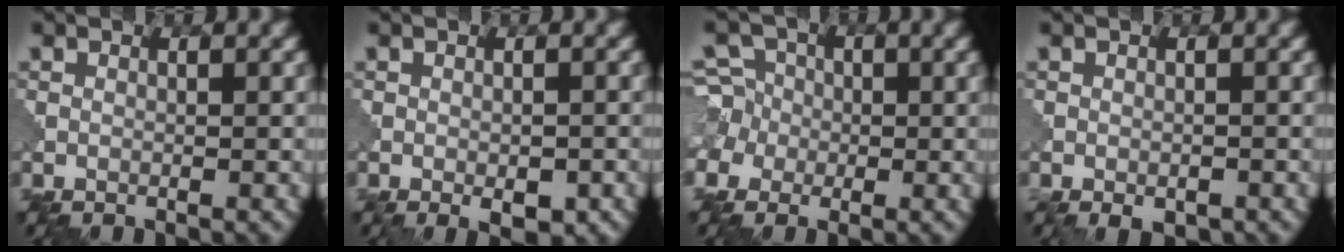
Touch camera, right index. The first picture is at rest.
{"total": 1.9, "force": [-1.4, 0.5, 1.2], "torque": [-0.024, -0.008, -0.013]}
{"total": 4.3, "force": [-0.7, 4.2, 0.6], "torque": [-0.020, 0.026, -0.038]}
{"total": 1.6, "force": [-1.4, 0.5, 0.5], "torque": [-0.012, -0.010, -0.011]}